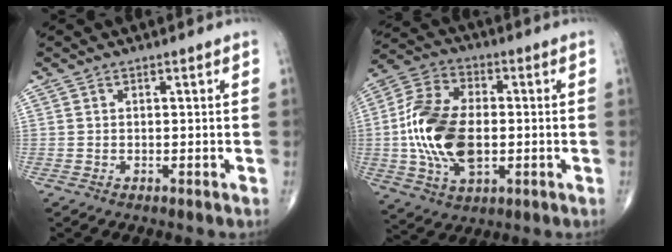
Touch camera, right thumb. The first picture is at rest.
{"total": 17.4, "force": [-1.1, 10.1, 14.1], "torque": [-0.272, 0.013, -0.020]}